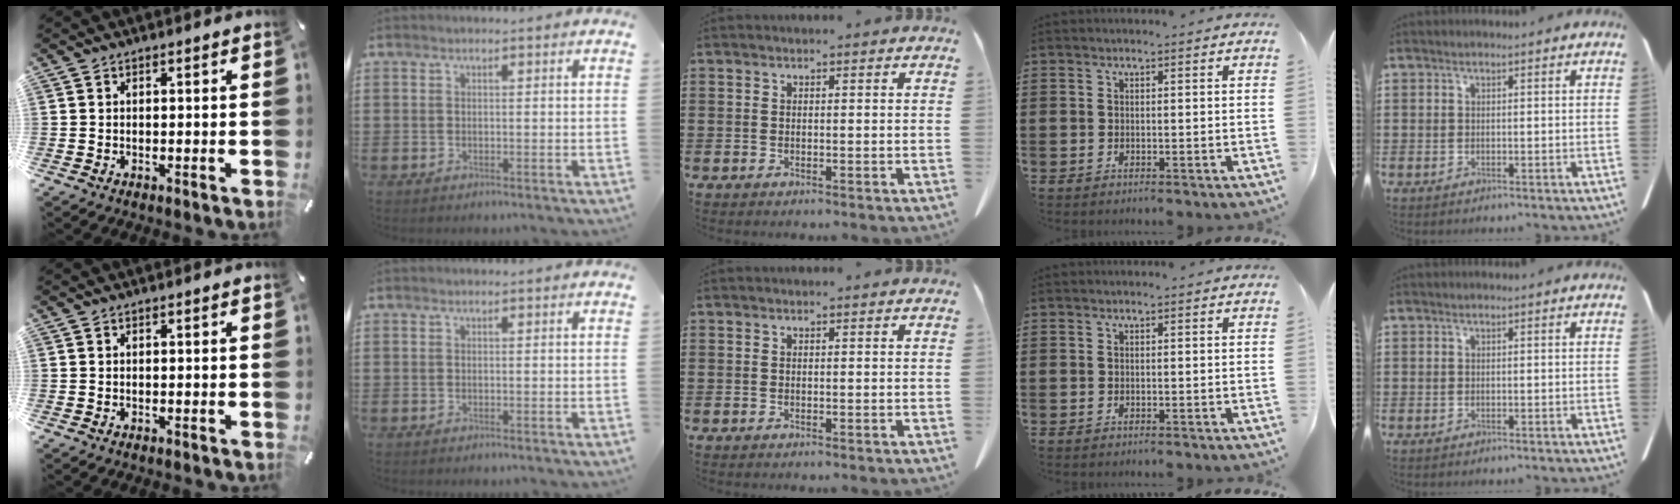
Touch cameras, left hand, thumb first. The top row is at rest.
{}